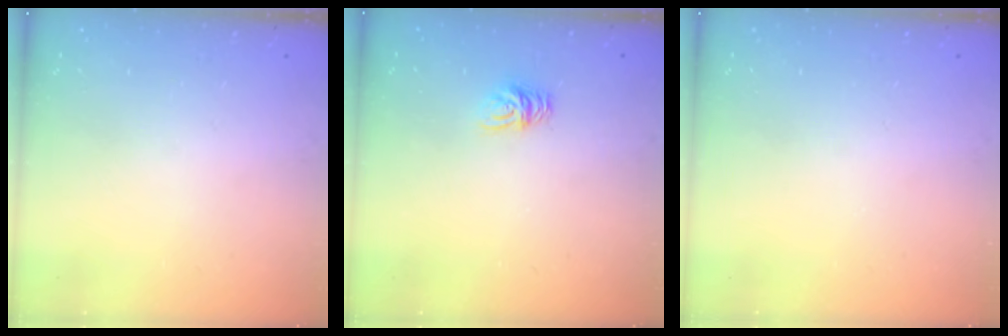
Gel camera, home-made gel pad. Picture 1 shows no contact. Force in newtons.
{"total": 4.5, "press": 4.4, "slide": 0.3}
{"total": 0.0}